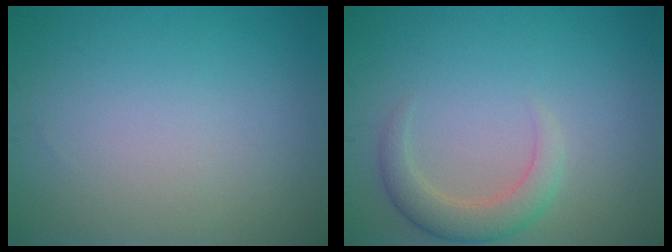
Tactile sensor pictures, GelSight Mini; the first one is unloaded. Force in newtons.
{"total": 3.1, "press": 3.0, "slide": 0.3}